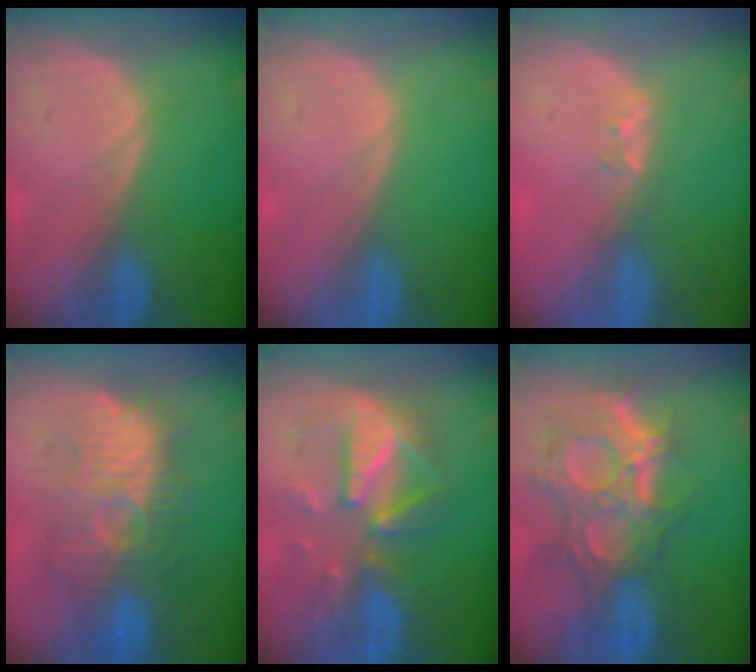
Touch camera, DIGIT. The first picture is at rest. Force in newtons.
{"total": 0.0}
{"total": 1.7, "press": 1.5, "slide": 0.9}
{"total": 9.9, "press": 9.9, "slide": 0.3}
{"total": 9.3, "press": 9.3, "slide": 0.5}
{"total": 11.9, "press": 10.7, "slide": 5.3}